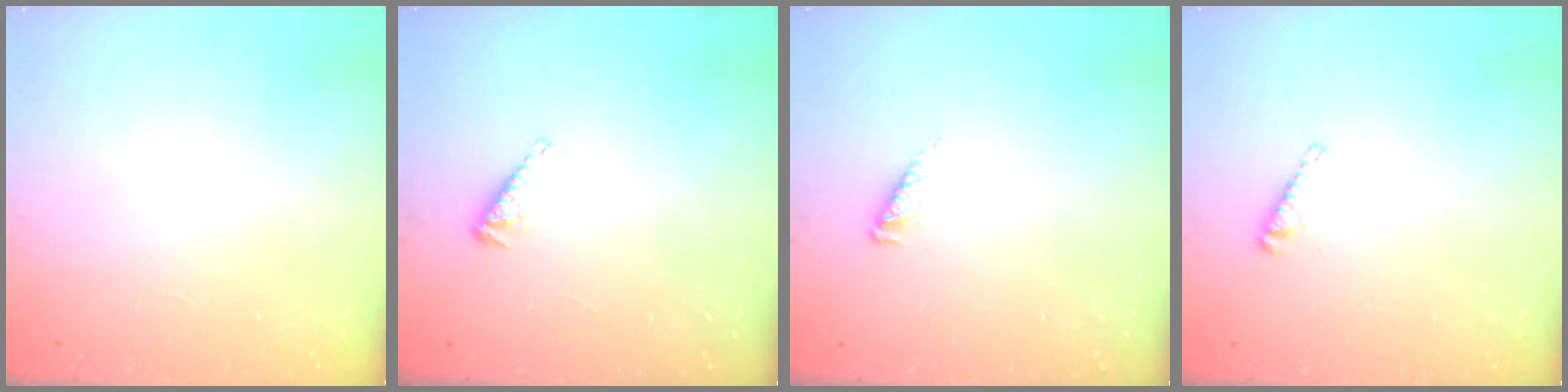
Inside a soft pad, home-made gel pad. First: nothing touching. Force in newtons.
{"total": 3.9, "press": 3.8, "slide": 0.7}
{"total": 2.5, "press": 2.4, "slide": 0.4}
{"total": 3.7, "press": 3.7, "slide": 0.3}